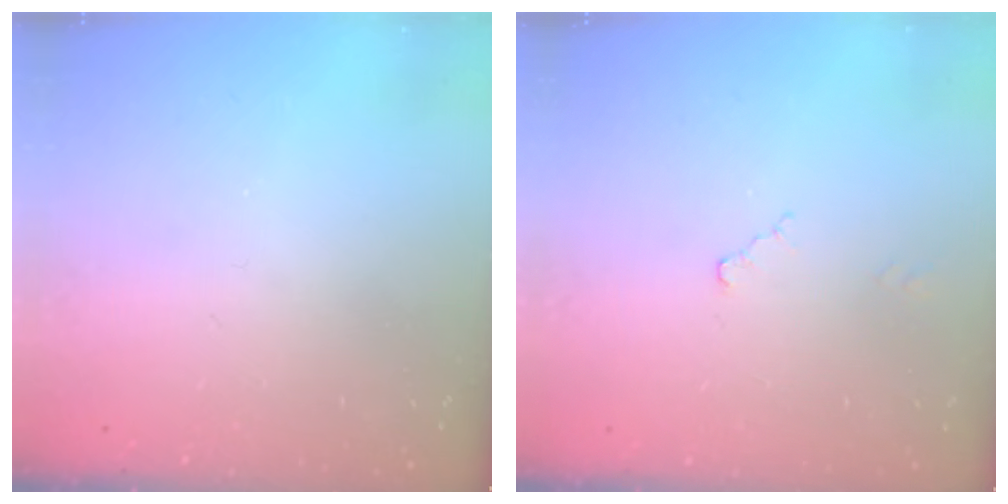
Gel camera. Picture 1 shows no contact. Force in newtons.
{"total": 2.3, "press": 2.3, "slide": 0.4}